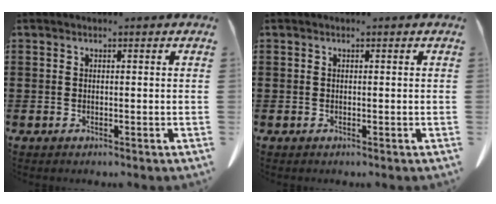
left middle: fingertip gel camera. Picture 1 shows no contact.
{"total": 0.0}